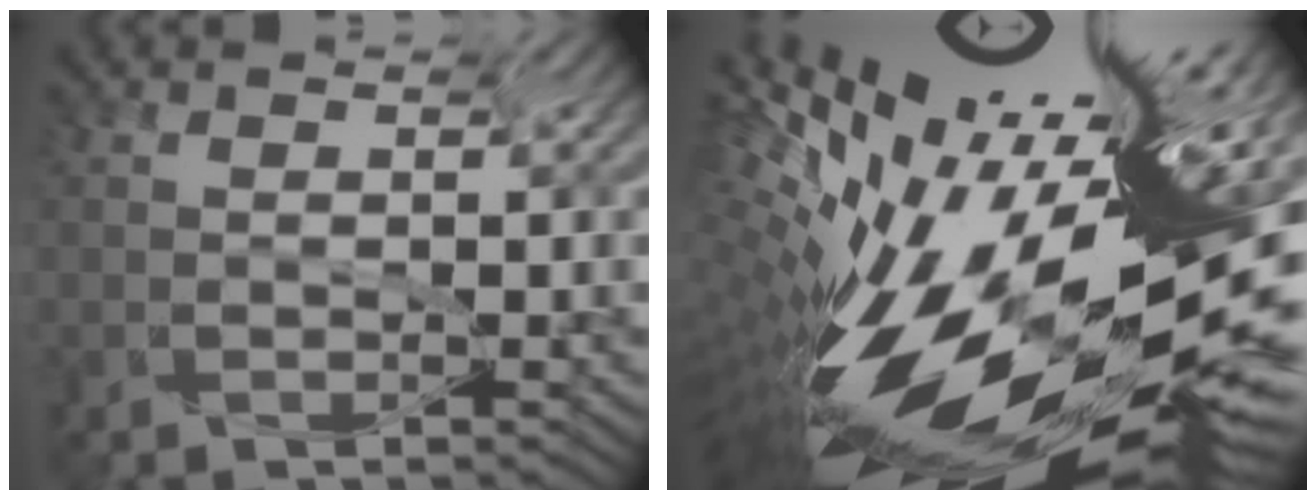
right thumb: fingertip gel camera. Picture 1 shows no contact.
{"total": 16.9, "force": [-5.8, 4.8, 15.2], "torque": [-0.247, -0.047, -0.090]}